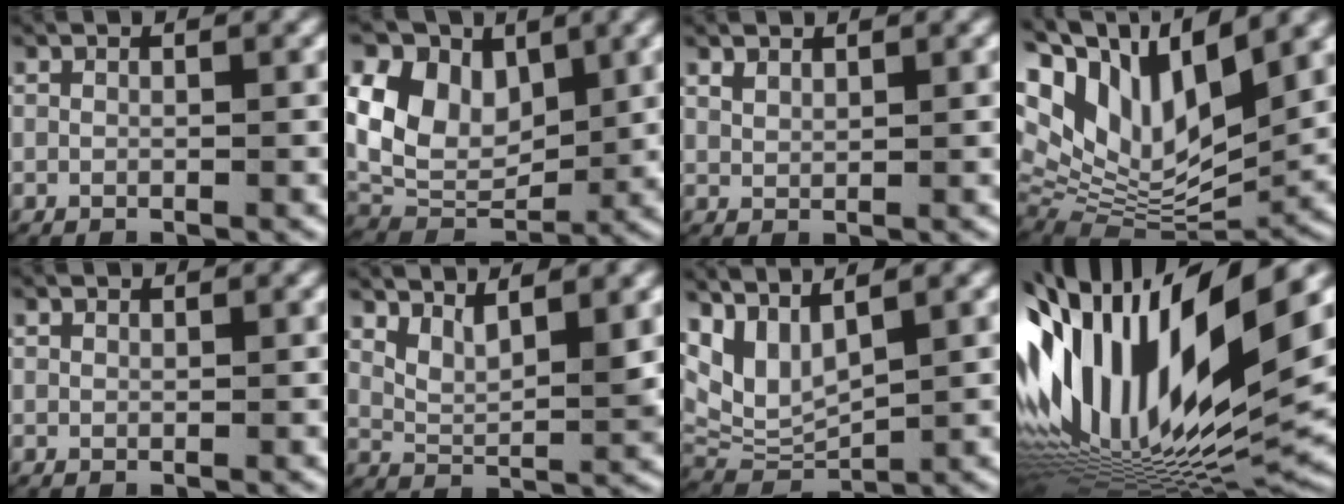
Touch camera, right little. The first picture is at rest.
{"total": 12.5, "force": [1.1, 10.0, 7.4], "torque": [-0.163, -0.023, 0.020]}
{"total": 1.1, "force": [1.0, 0.4, 0.2], "torque": [-0.011, -0.003, 0.024]}
{"total": 16.0, "force": [3.6, 10.9, 11.3], "torque": [-0.231, -0.016, 0.058]}
{"total": 0.0}
{"total": 4.0, "force": [2.2, 1.6, 2.9], "torque": [-0.058, -0.010, 0.040]}
{"total": 8.6, "force": [1.4, 6.8, 5.1], "torque": [-0.122, -0.016, 0.029]}
{"total": 22.8, "force": [1.4, 14.0, 18.0], "torque": [-0.334, 0.003, 0.022]}